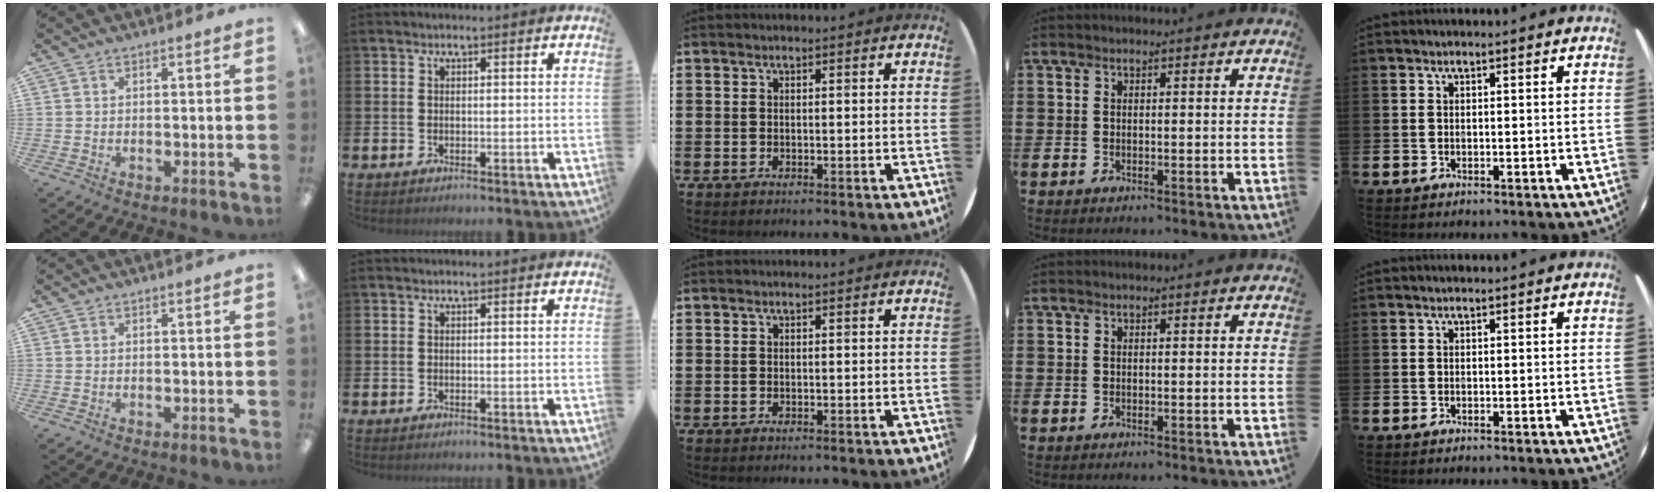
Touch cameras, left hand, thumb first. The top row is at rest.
{}